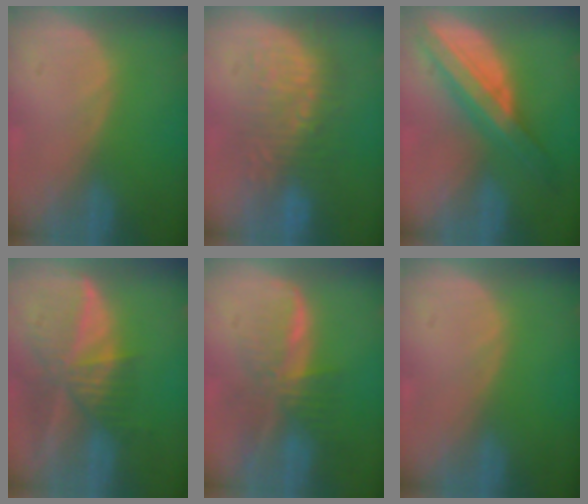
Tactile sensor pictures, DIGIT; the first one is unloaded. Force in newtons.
{"total": 8.9, "press": 8.6, "slide": 2.2}
{"total": 8.6, "press": 8.5, "slide": 0.4}
{"total": 9.3, "press": 8.1, "slide": 4.6}
{"total": 8.2, "press": 7.0, "slide": 4.3}
{"total": 0.0}